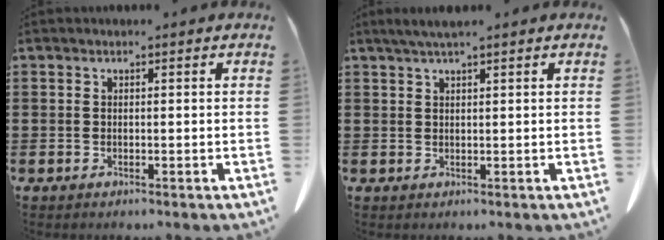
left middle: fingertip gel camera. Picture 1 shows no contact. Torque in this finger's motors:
{"motor_torque": [1.04, 0.73, 0.01, 0.03]}